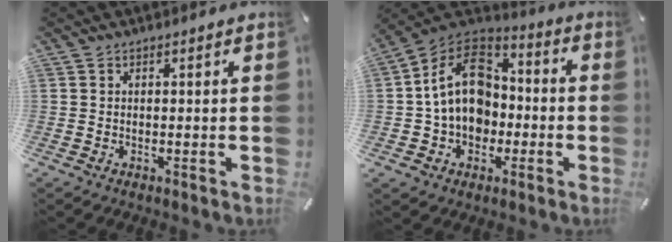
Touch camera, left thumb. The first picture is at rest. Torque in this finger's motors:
{"motor_torque": [0.22, 1.72, 0.55, 0.10, 0.26]}